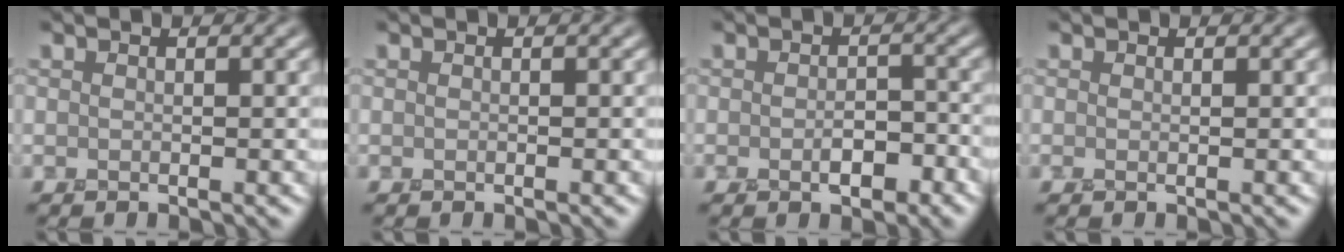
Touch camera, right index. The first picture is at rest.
{"total": 0.0}
{"total": 2.4, "force": [-1.1, 1.3, 1.7], "torque": [-0.024, 0.005, -0.017]}
{"total": 0.0}